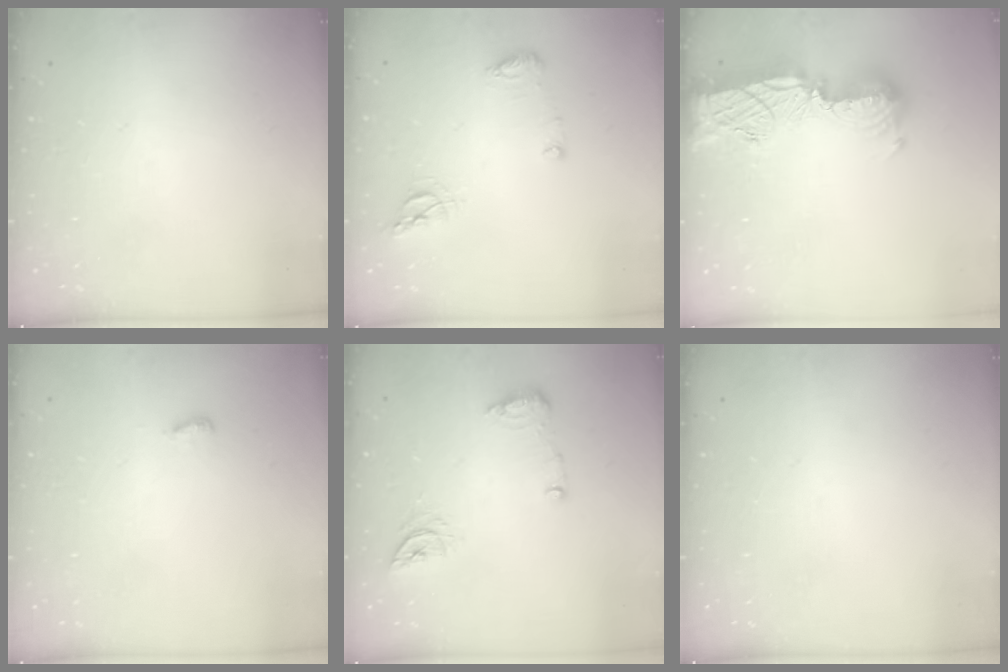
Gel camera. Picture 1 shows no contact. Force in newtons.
{"total": 8.1, "press": 8.1, "slide": 0.4}
{"total": 17.8, "press": 17.8, "slide": 1.2}
{"total": 3.2, "press": 3.1, "slide": 0.4}
{"total": 8.9, "press": 8.9, "slide": 0.5}
{"total": 0.0}